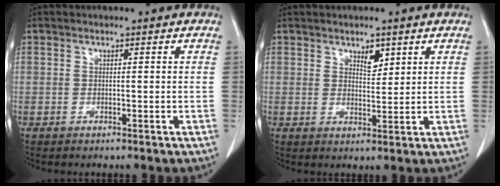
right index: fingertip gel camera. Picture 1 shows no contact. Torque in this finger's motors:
{"motor_torque": [0.02, 0.02, 0.01, 0.02]}